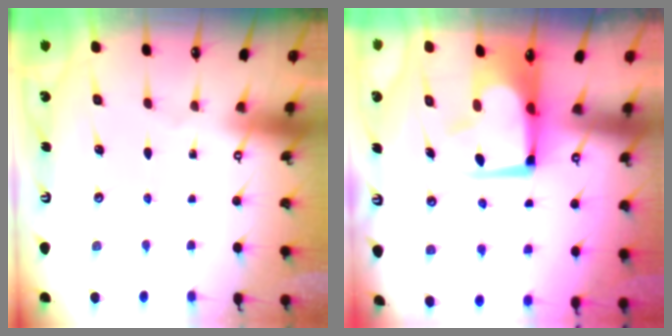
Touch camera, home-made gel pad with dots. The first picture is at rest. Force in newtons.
{"total": 3.4, "press": 3.2, "slide": 1.2}